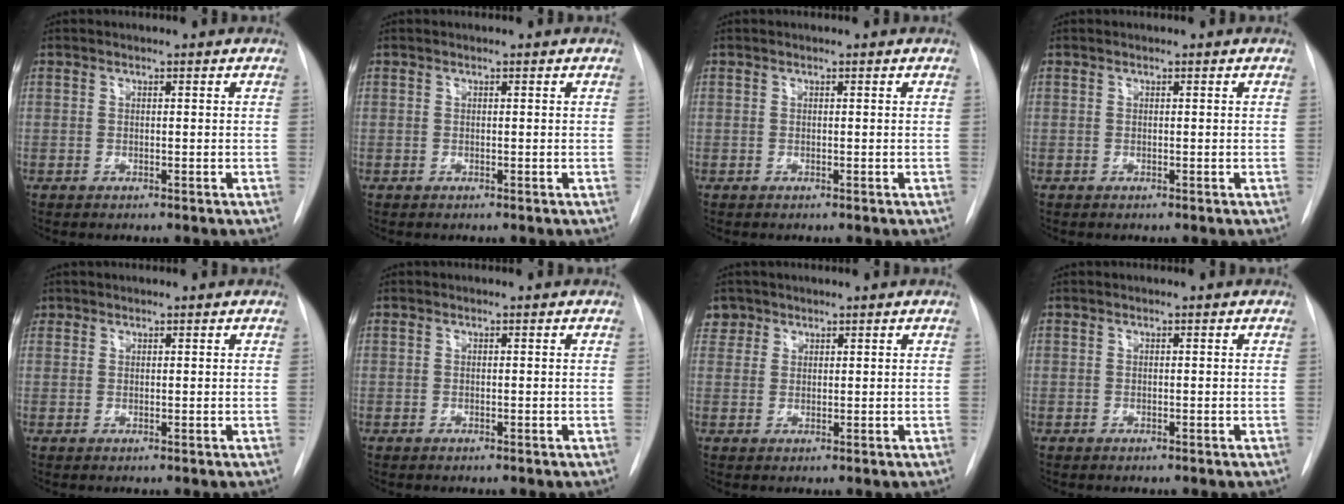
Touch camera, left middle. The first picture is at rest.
{"total": 0.0}
{"total": 0.0}
{"total": 0.0}
{"total": 1.1, "force": [0.8, 0.8, -0.2], "torque": [0.015, 0.003, 0.010]}
{"total": 0.0}
{"total": 2.8, "force": [1.8, 2.1, -0.3], "torque": [0.015, 0.005, 0.030]}
{"total": 0.0}